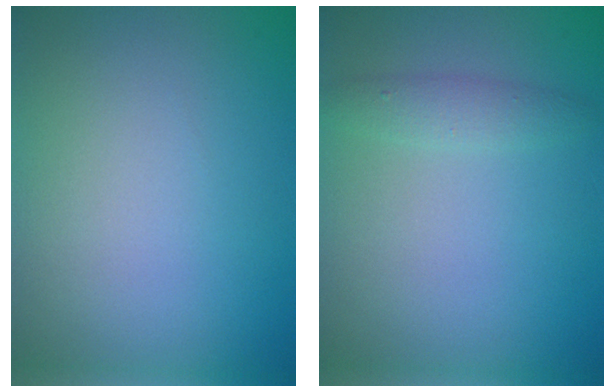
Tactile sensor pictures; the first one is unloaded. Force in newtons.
{"total": 1.6, "press": 1.6, "slide": 0.0}